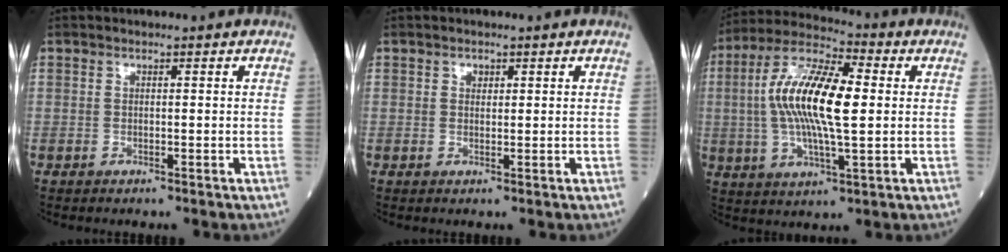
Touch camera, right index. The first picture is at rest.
{"total": 1.0, "force": [0.5, 0.8, 0.4], "torque": [-0.004, -0.002, 0.006]}
{"total": 15.4, "force": [1.1, 3.9, 14.8], "torque": [-0.297, 0.017, 0.015]}